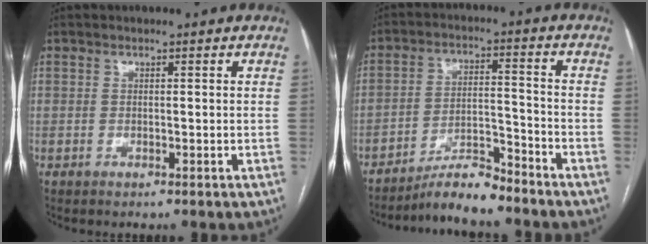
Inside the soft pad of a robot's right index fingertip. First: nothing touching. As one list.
[{"total": 7.4, "force": [-6.9, 0.5, 2.6], "torque": [-0.041, 0.002, -0.119]}]